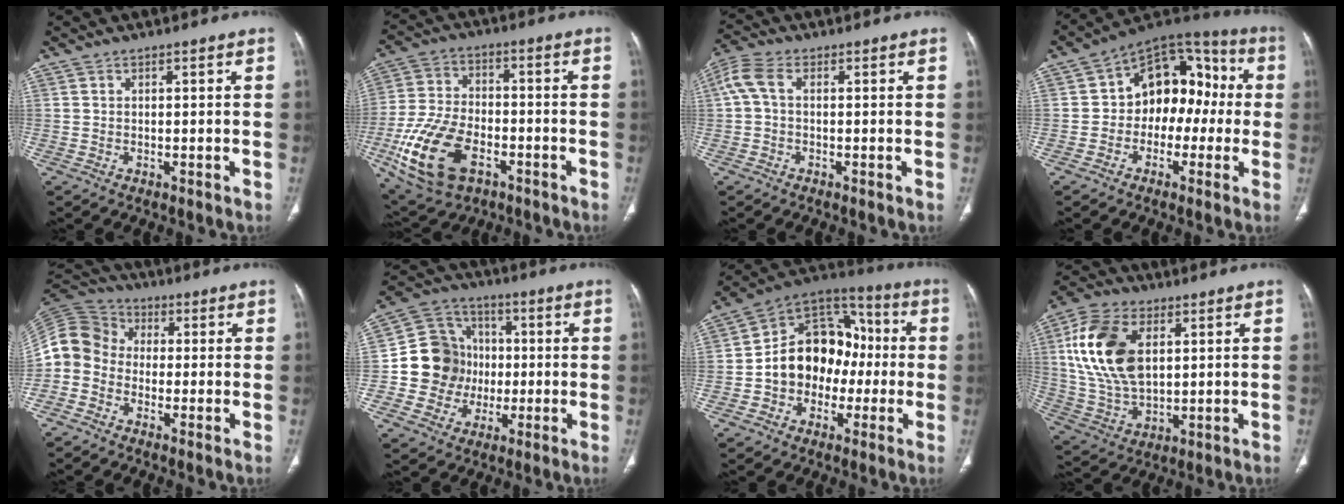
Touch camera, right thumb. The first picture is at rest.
{"total": 16.7, "force": [-6.5, 10.5, 11.3], "torque": [-0.229, 0.021, -0.111]}
{"total": 4.3, "force": [0.8, 2.8, 3.1], "torque": [-0.088, 0.017, 0.007]}
{"total": 15.0, "force": [-0.7, 10.8, 10.4], "torque": [-0.093, 0.055, -0.026]}
{"total": 9.3, "force": [-1.6, 8.5, 3.4], "torque": [-0.065, 0.040, -0.050]}
{"total": 13.1, "force": [-0.3, 12.6, 3.7], "torque": [-0.024, 0.029, -0.007]}
{"total": 16.0, "force": [-1.5, 13.1, 9.1], "torque": [-0.096, 0.050, -0.034]}
{"total": 17.0, "force": [4.2, 10.3, 12.9], "torque": [-0.250, -0.005, 0.085]}